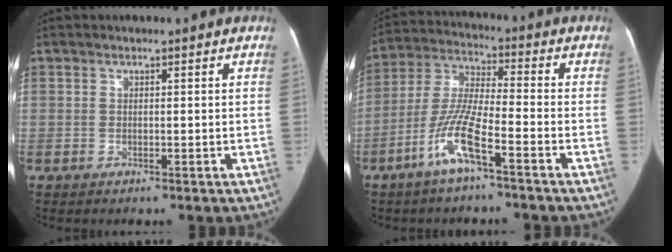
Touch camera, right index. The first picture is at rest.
{"total": 10.1, "force": [-5.4, 1.1, 8.5], "torque": [-0.186, 0.002, -0.109]}